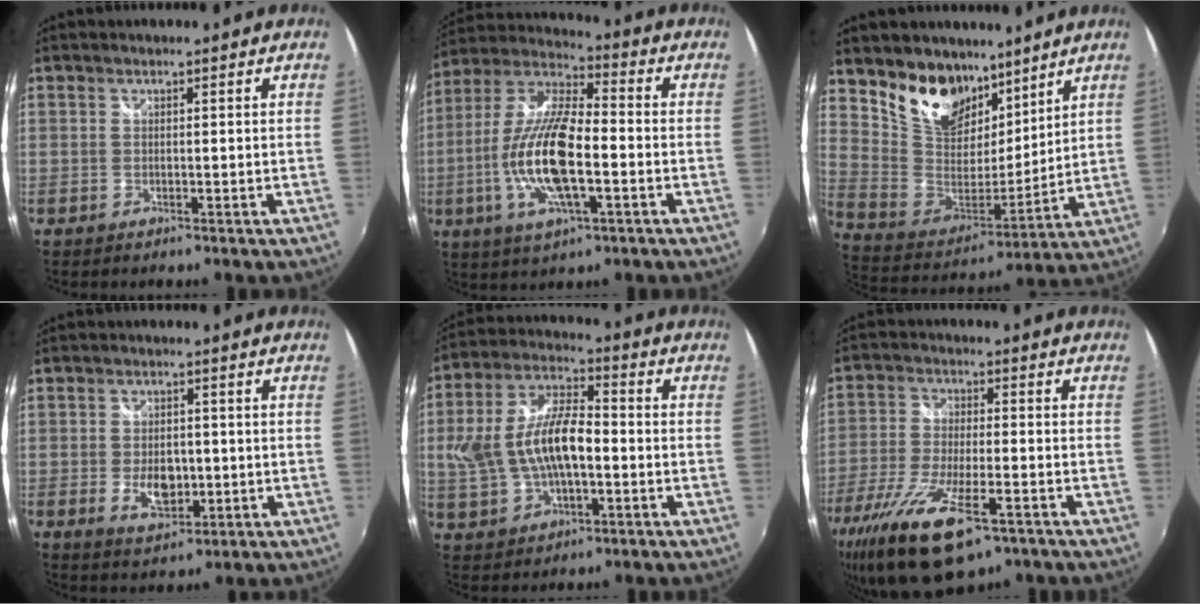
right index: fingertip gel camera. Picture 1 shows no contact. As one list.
[{"total": 17.2, "force": [-3.9, 5.7, 15.8], "torque": [-0.315, -0.008, -0.077]}, {"total": 16.4, "force": [11.1, 10.0, 6.7], "torque": [-0.156, 0.008, 0.216]}, {"total": 6.6, "force": [-1.3, 4.1, 5.0], "torque": [-0.096, -0.006, -0.017]}, {"total": 14.9, "force": [-1.6, 7.6, 12.8], "torque": [-0.267, 0.012, -0.023]}, {"total": 18.0, "force": [-10.9, 6.1, 13.0], "torque": [-0.270, -0.059, -0.193]}]